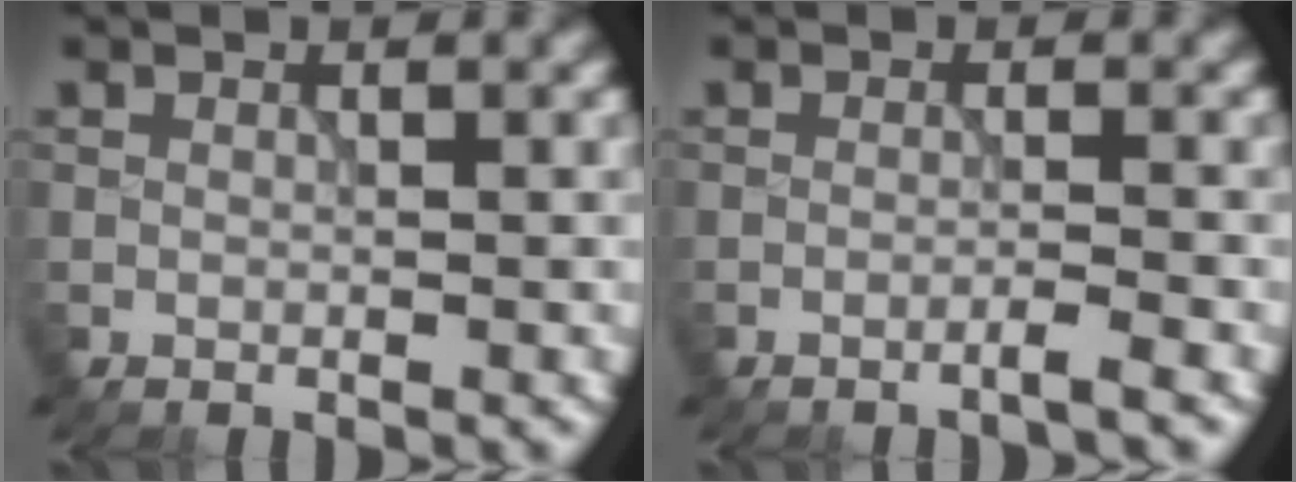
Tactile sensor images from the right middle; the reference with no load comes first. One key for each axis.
{"total": 1.5, "fx": -0.9, "fy": 0.2, "fz": 1.2, "tx": -0.011, "ty": 0.001, "tz": -0.028}